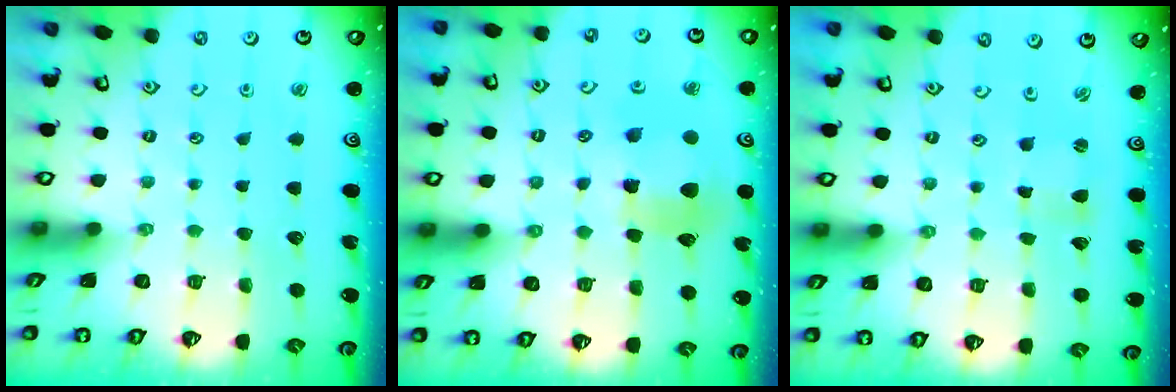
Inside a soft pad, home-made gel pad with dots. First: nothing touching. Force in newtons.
{"total": 9.7, "press": 9.6, "slide": 1.4}
{"total": 1.5, "press": 1.4, "slide": 0.3}